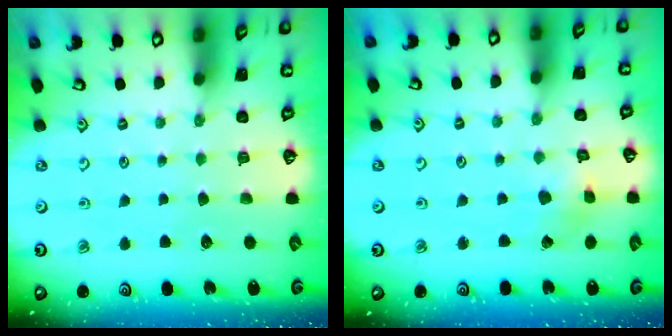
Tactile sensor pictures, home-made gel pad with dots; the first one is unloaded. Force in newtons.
{"total": 2.3, "press": 2.3, "slide": 0.3}